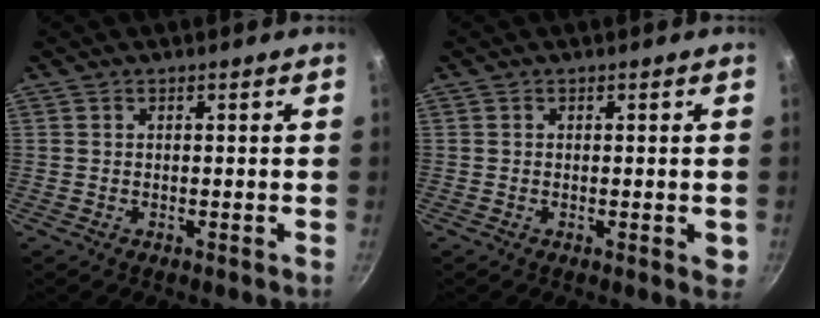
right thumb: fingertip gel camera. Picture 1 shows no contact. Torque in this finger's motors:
{"motor_torque": [1.70, 0.79, 1.30, -0.55, 0.12]}